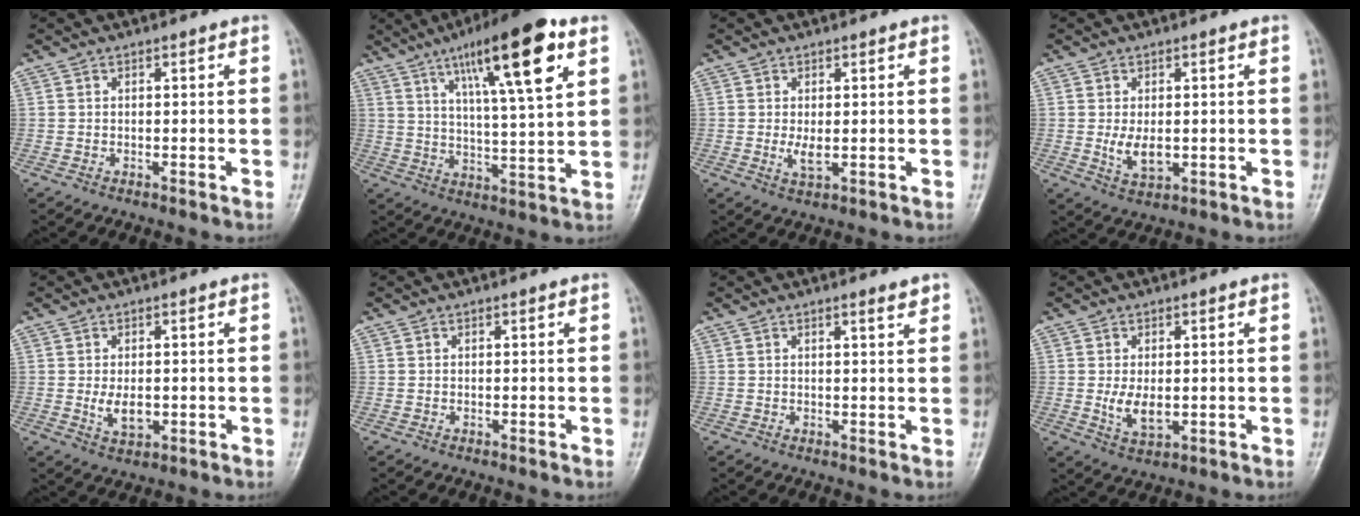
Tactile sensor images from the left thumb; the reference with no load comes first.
{"total": 17.9, "force": [8.7, 3.4, 15.2], "torque": [-0.235, -0.023, 0.140]}
{"total": 2.7, "force": [0.0, 1.0, 2.5], "torque": [-0.049, -0.007, 0.005]}
{"total": 4.7, "force": [-0.2, 2.5, 3.9], "torque": [-0.065, -0.010, 0.003]}
{"total": 4.3, "force": [-0.4, 2.5, 3.5], "torque": [-0.053, -0.007, 0.001]}
{"total": 0.0}
{"total": 1.8, "force": [1.3, 0.1, 1.2], "torque": [-0.016, -0.009, 0.019]}
{"total": 4.8, "force": [-0.2, 2.5, 4.1], "torque": [-0.070, -0.011, 0.004]}